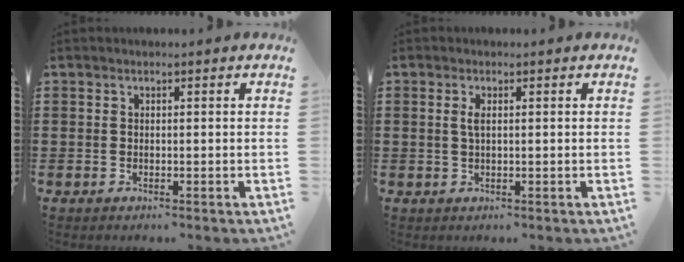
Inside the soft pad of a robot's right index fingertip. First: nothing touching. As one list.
[{"total": 1.5, "force": [0.3, 0.4, 1.4], "torque": [-0.029, 0.004, 0.004]}]